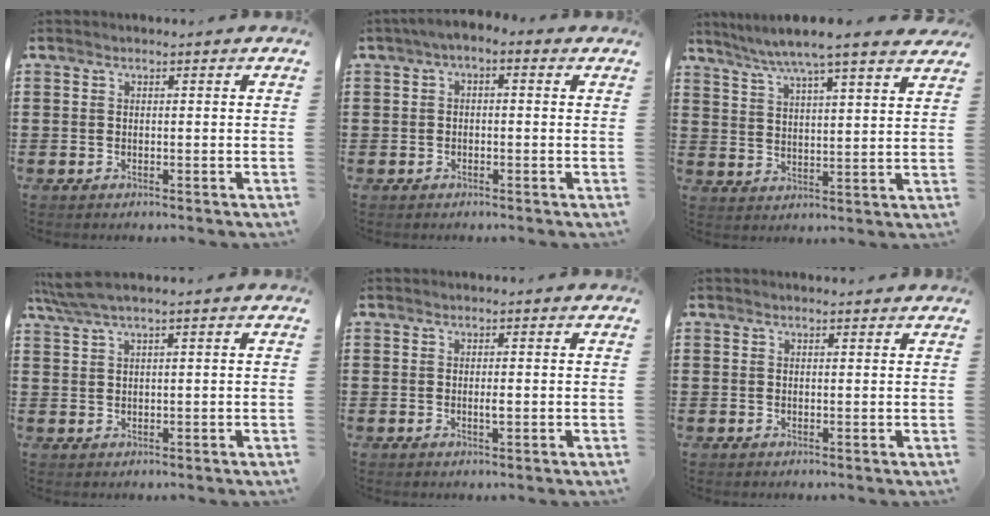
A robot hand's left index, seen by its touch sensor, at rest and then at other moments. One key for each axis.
{"total": 1.8, "fx": -1.3, "fy": 0.6, "fz": 1.0, "tx": -0.027, "ty": 0.001, "tz": -0.030}
{"total": 6.1, "fx": 5.2, "fy": -0.3, "fz": 3.1, "tx": -0.081, "ty": -0.024, "tz": 0.088}
{"total": 2.7, "fx": 1.4, "fy": 0.0, "fz": 2.3, "tx": -0.055, "ty": -0.002, "tz": 0.023}
{"total": 1.2, "fx": 0.0, "fy": 0.2, "fz": 1.2, "tx": -0.023, "ty": -0.004, "tz": 0.000}
{"total": 0.7, "fx": 0.6, "fy": 0.1, "fz": 0.4, "tx": -0.009, "ty": 0.000, "tz": 0.011}